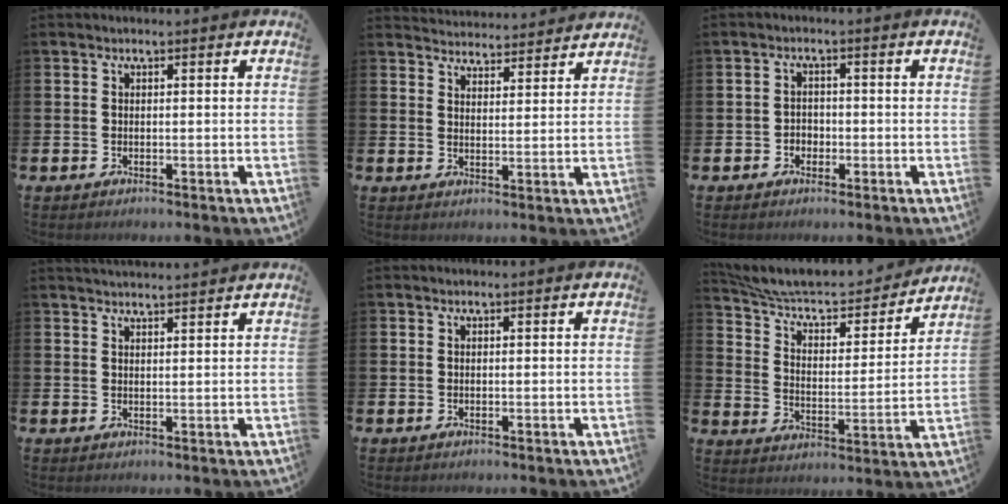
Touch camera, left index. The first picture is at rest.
{"total": 4.2, "force": [4.1, 0.5, -0.4], "torque": [-0.002, -0.032, 0.073]}
{"total": 1.8, "force": [-0.9, 1.5, 0.4], "torque": [-0.007, 0.002, -0.022]}
{"total": 2.3, "force": [2.3, 0.0, 0.0], "torque": [0.007, -0.017, 0.039]}
{"total": 0.0}
{"total": 8.1, "force": [7.2, 2.2, 2.8], "torque": [-0.085, -0.054, 0.119]}